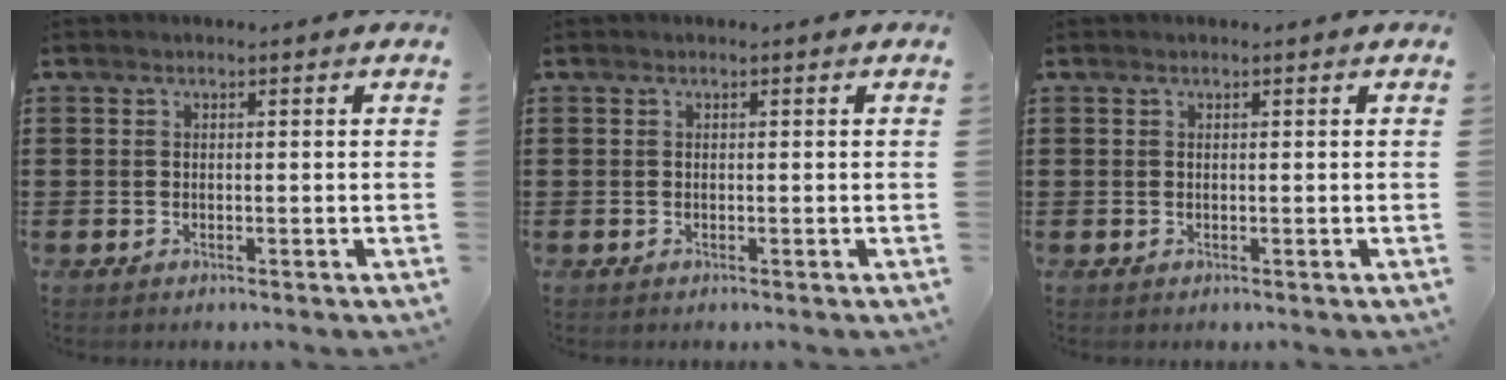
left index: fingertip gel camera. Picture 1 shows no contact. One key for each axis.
{"total": 0.0}
{"total": 0.0}